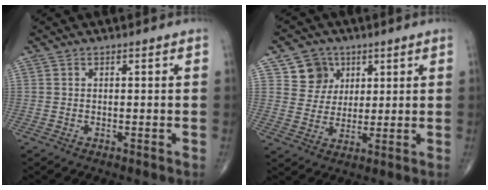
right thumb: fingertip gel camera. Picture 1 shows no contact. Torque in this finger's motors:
{"motor_torque": [-0.50, 0.51, 0.00, 0.00, 0.00]}